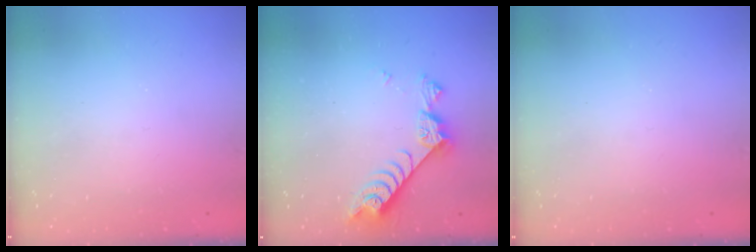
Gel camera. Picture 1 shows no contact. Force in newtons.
{"total": 7.7, "press": 7.6, "slide": 1.2}
{"total": 0.0}